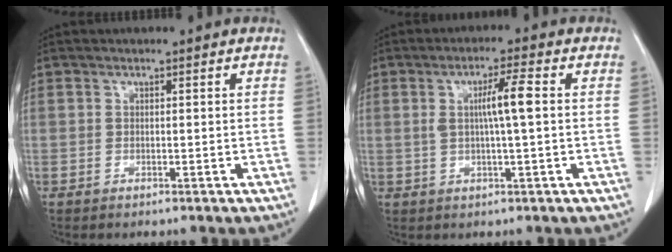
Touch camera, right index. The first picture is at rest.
{"total": 5.6, "force": [0.6, 0.4, 5.5], "torque": [-0.101, 0.007, 0.012]}